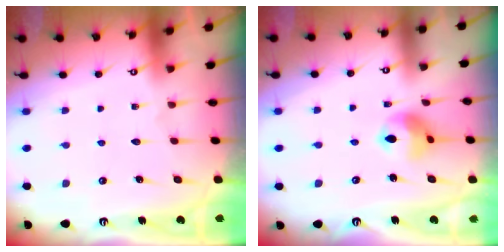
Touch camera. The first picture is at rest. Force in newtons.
{"total": 9.3, "press": 9.2, "slide": 1.1}